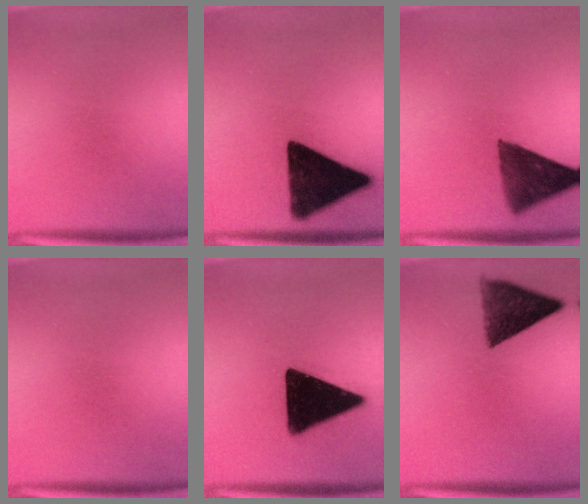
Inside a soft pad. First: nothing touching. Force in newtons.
{"total": 16.1}
{"total": 10.6}
{"total": 0.0}
{"total": 19.6}
{"total": 9.2}